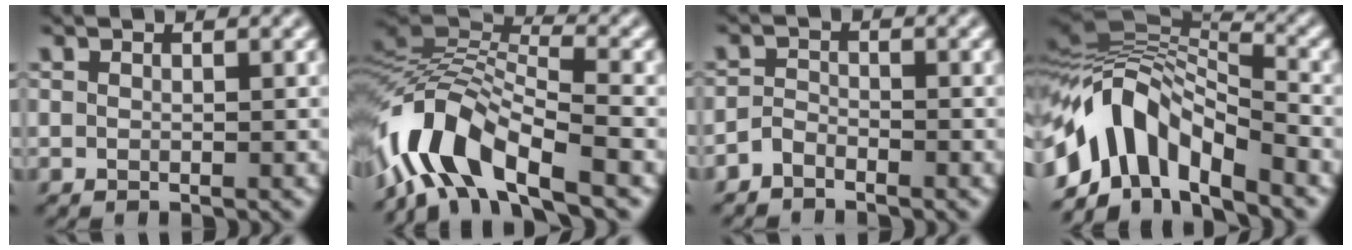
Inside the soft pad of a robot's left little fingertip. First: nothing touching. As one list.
[{"total": 10.4, "force": [-6.1, 3.7, 7.6], "torque": [-0.138, 0.018, -0.124]}, {"total": 1.5, "force": [-1.4, 0.6, 0.3], "torque": [-0.005, 0.008, -0.030]}, {"total": 10.3, "force": [-4.7, 5.2, 7.6], "torque": [-0.126, 0.021, -0.091]}]